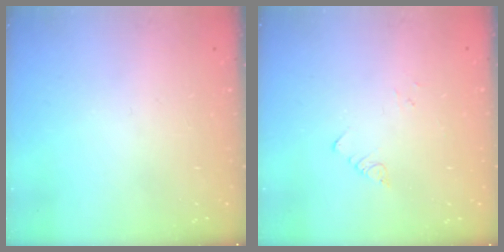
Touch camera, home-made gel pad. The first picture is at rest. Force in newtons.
{"total": 1.5, "press": 1.4, "slide": 0.1}